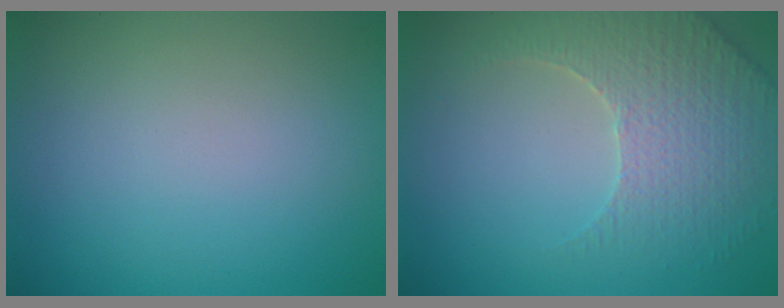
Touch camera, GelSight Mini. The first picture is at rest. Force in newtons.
{"total": 3.8, "press": 3.7, "slide": 0.9}